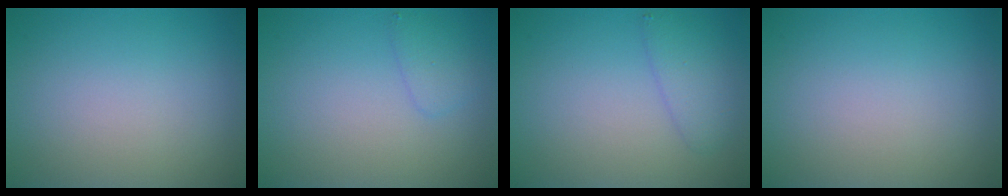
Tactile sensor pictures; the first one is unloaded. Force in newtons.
{"total": 1.4, "press": 1.4, "slide": 0.1}
{"total": 2.3, "press": 2.3, "slide": 0.1}
{"total": 0.0}